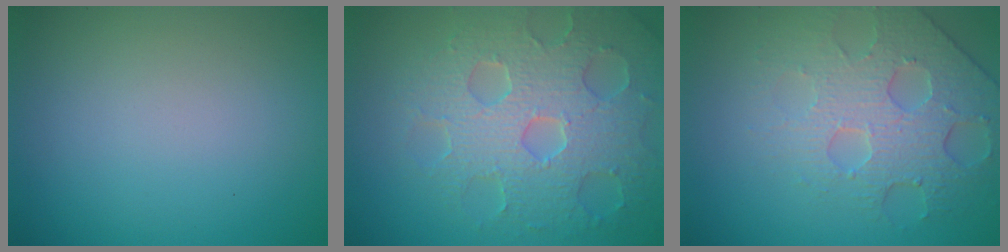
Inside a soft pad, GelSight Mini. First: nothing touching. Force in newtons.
{"total": 7.8, "press": 6.0, "slide": 5.1}
{"total": 4.7, "press": 4.4, "slide": 1.6}